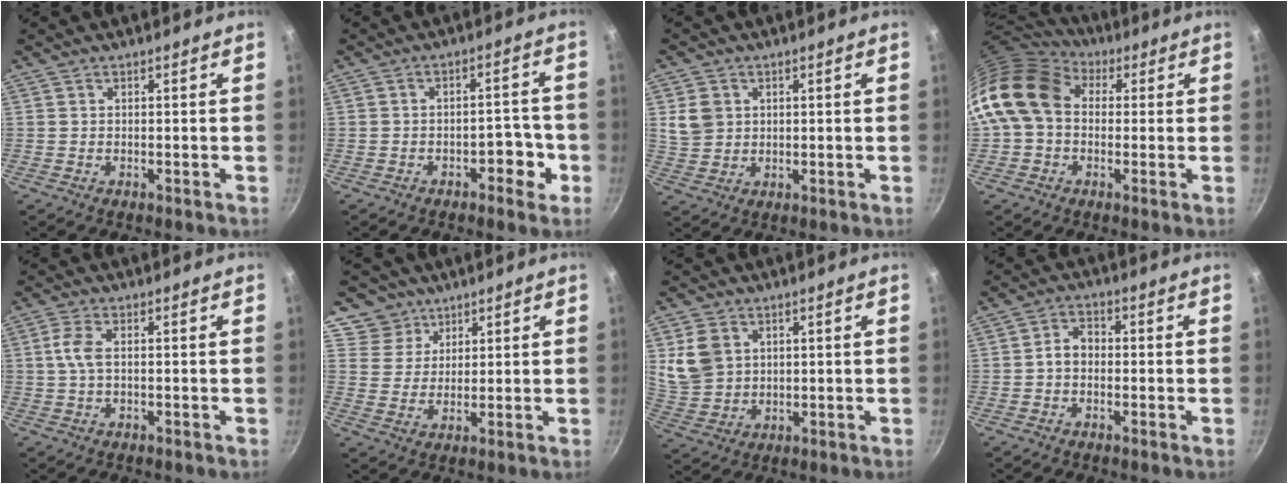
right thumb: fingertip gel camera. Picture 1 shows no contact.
{"total": 5.5, "force": [-2.5, 3.0, 3.9], "torque": [-0.018, 0.027, -0.031]}
{"total": 6.4, "force": [1.8, 5.5, 2.9], "torque": [-0.035, -0.001, 0.042]}
{"total": 13.9, "force": [2.1, 10.7, 8.6], "torque": [-0.140, 0.020, 0.020]}
{"total": 3.7, "force": [0.3, 1.6, 3.3], "torque": [-0.081, 0.007, 0.005]}
{"total": 6.5, "force": [4.1, 5.0, 0.3], "torque": [0.030, -0.019, 0.067]}
{"total": 8.5, "force": [2.7, 6.8, 4.5], "torque": [-0.067, -0.010, 0.067]}
{"total": 4.0, "force": [-0.5, 3.1, 2.5], "torque": [-0.024, 0.018, -0.016]}